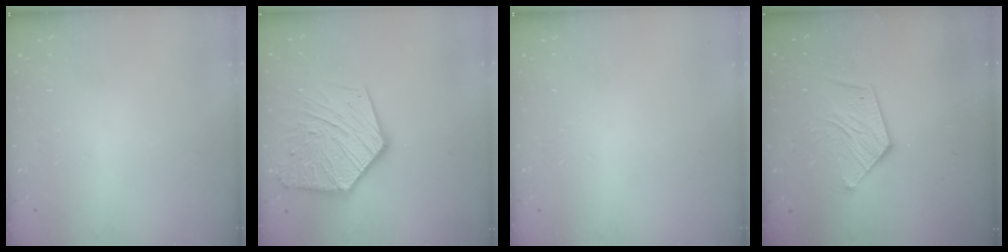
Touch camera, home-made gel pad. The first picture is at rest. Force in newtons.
{"total": 19.0, "press": 18.9, "slide": 2.0}
{"total": 0.0}
{"total": 10.7, "press": 10.7, "slide": 1.1}